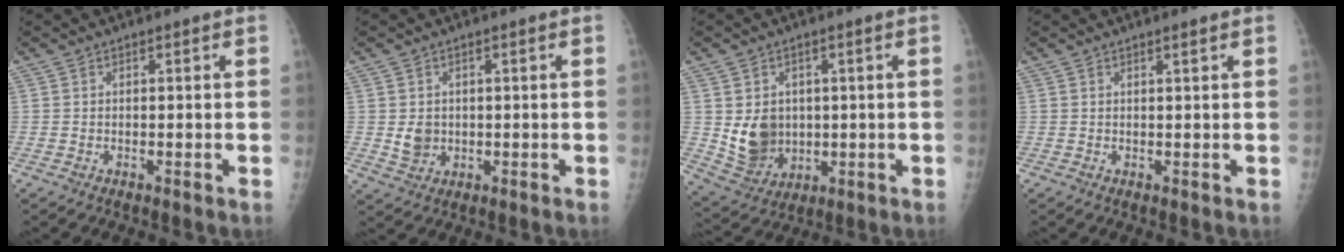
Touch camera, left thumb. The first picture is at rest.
{"total": 3.9, "force": [0.1, 3.3, 2.0], "torque": [-0.021, -0.003, 0.011]}
{"total": 9.6, "force": [0.4, 7.8, 5.5], "torque": [-0.067, -0.014, 0.030]}
{"total": 0.9, "force": [0.6, -0.1, 0.6], "torque": [-0.011, -0.003, 0.011]}